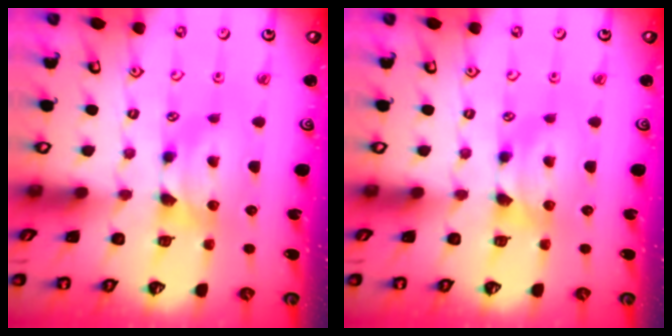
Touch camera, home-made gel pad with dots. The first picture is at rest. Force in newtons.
{"total": 0.0}